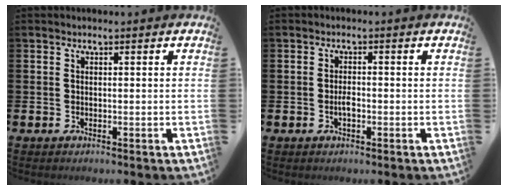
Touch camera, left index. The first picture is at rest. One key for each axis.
{"total": 1.6, "fx": -0.4, "fy": 0.7, "fz": 1.4, "tx": -0.018, "ty": -0.001, "tz": -0.009}